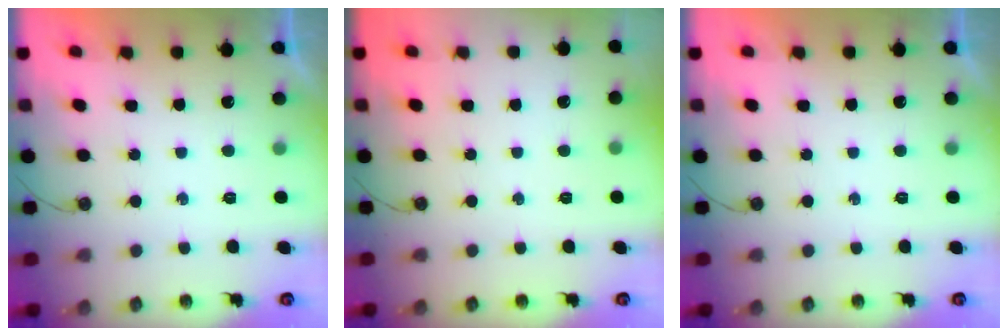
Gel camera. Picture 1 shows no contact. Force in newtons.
{"total": 0.0}
{"total": 0.0}